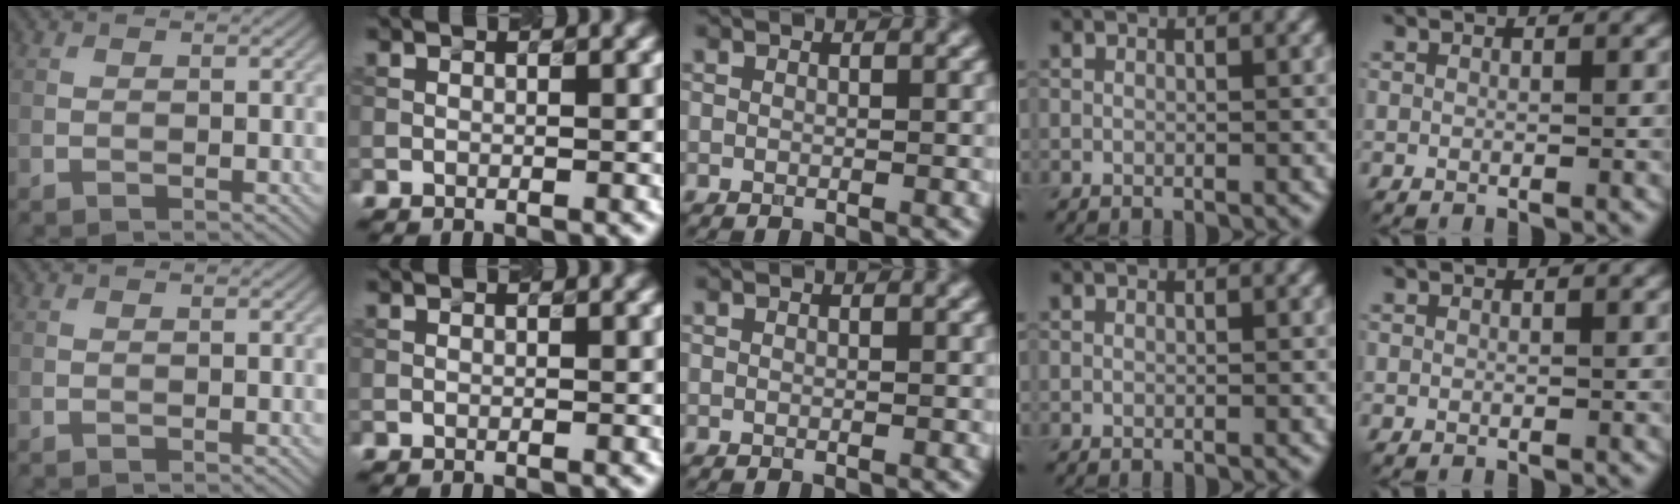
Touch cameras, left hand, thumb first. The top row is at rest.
{}